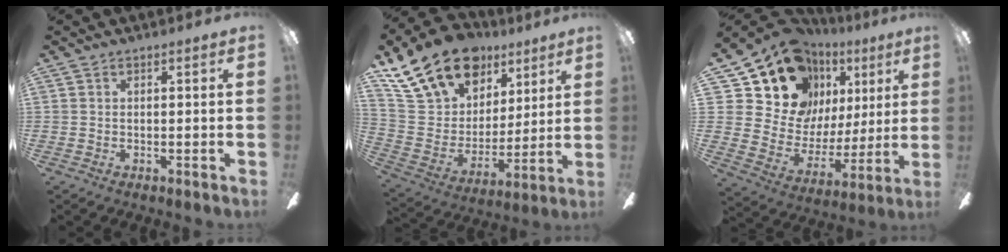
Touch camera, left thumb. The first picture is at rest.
{"total": 21.1, "force": [14.2, 12.8, 8.9], "torque": [-0.171, -0.072, 0.269]}
{"total": 17.6, "force": [11.0, 12.1, 6.4], "torque": [-0.135, -0.083, 0.218]}